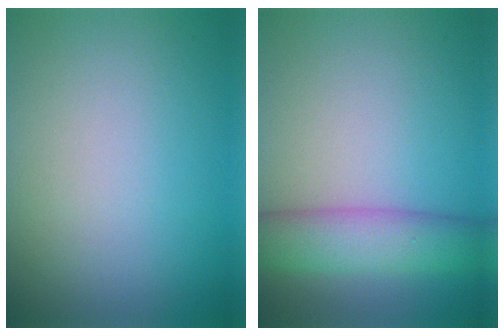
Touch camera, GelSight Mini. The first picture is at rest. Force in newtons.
{"total": 5.2, "press": 5.2, "slide": 0.2}